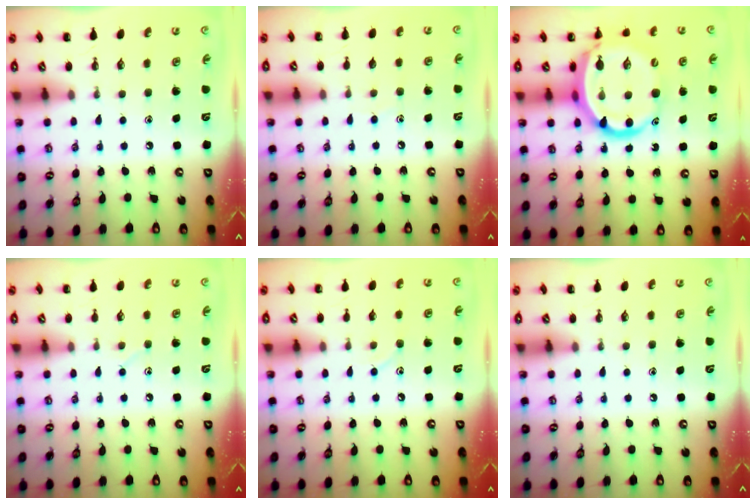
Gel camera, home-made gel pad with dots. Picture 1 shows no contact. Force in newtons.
{"total": 2.5, "press": 2.3, "slide": 0.9}
{"total": 17.1, "press": 16.4, "slide": 4.6}
{"total": 4.0, "press": 3.8, "slide": 1.2}
{"total": 4.8, "press": 4.6, "slide": 1.5}
{"total": 0.0}